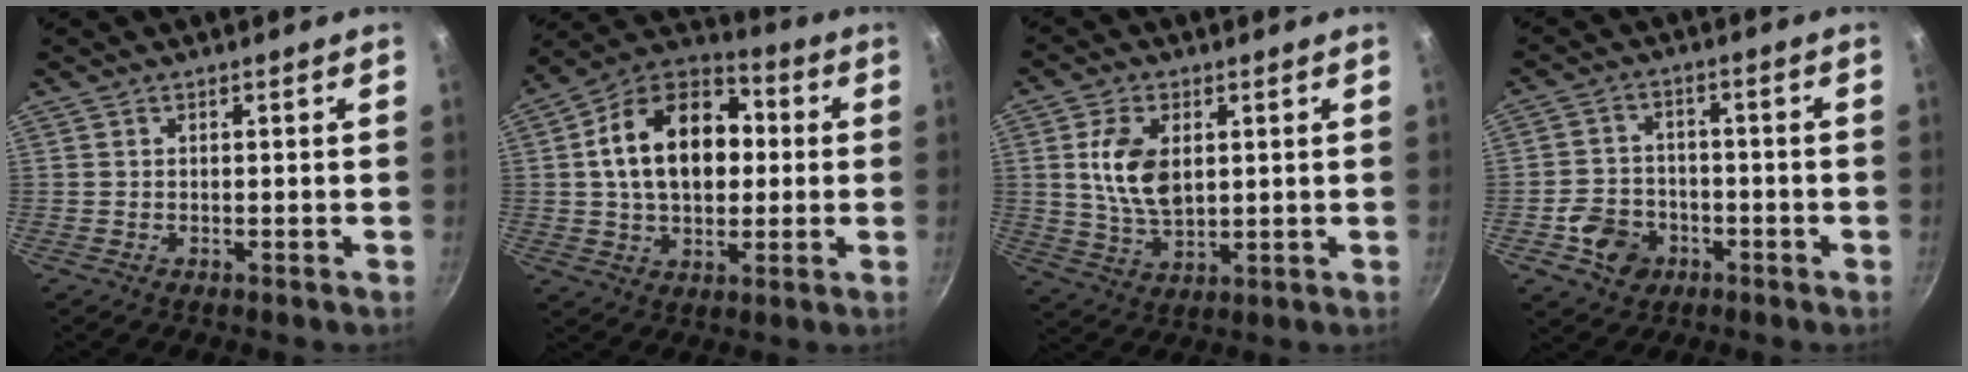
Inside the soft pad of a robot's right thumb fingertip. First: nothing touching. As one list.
[{"total": 19.8, "force": [2.1, 13.4, 14.4], "torque": [-0.208, 0.031, 0.020]}, {"total": 10.3, "force": [2.0, 6.3, 8.0], "torque": [-0.142, -0.013, 0.043]}, {"total": 8.0, "force": [-3.3, 6.6, 3.2], "torque": [-0.037, 0.034, -0.056]}]